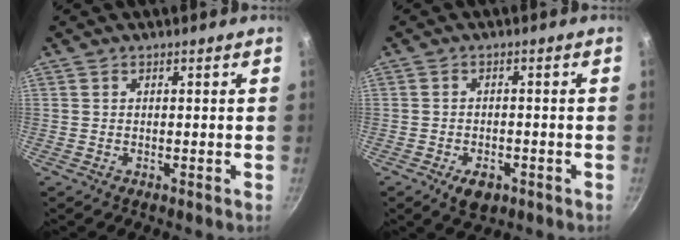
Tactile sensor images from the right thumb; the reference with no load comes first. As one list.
[{"total": 4.8, "force": [-2.4, 2.9, 3.0], "torque": [-0.042, 0.012, -0.030]}]